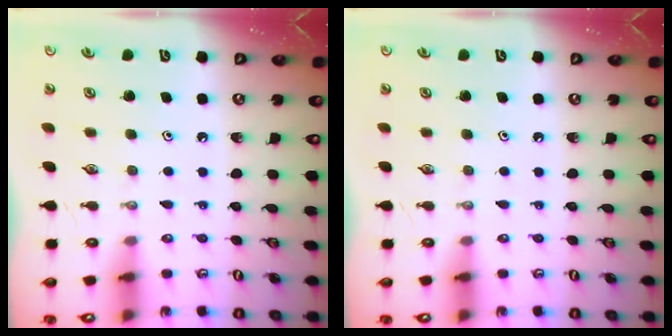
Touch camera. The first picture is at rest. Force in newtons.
{"total": 0.0}